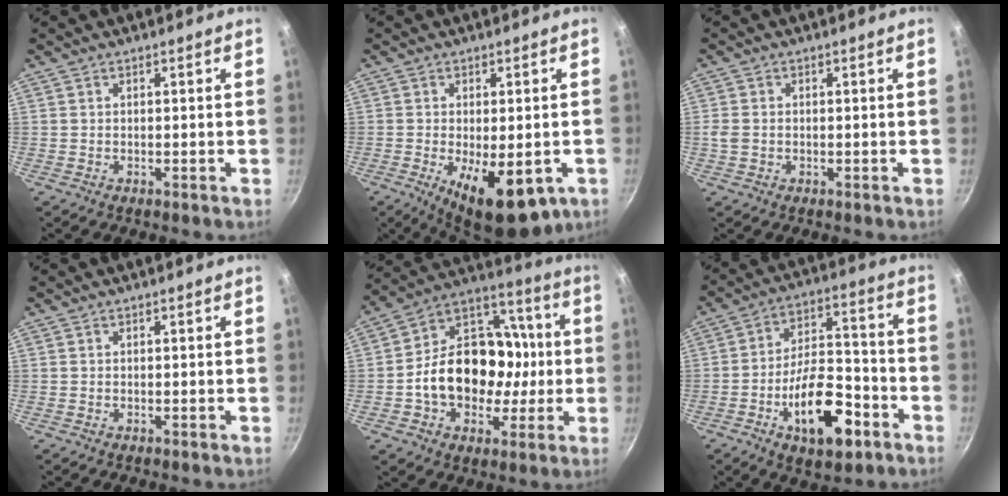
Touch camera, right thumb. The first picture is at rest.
{"total": 12.8, "force": [-4.1, 5.6, 10.8], "torque": [-0.139, -0.010, -0.044]}
{"total": 2.4, "force": [-0.4, 2.0, 1.3], "torque": [-0.025, 0.004, -0.007]}
{"total": 0.0}
{"total": 21.2, "force": [-2.0, 16.4, 13.4], "torque": [-0.189, 0.047, -0.038]}
{"total": 16.8, "force": [-7.3, 8.0, 12.8], "torque": [-0.180, 0.054, -0.113]}